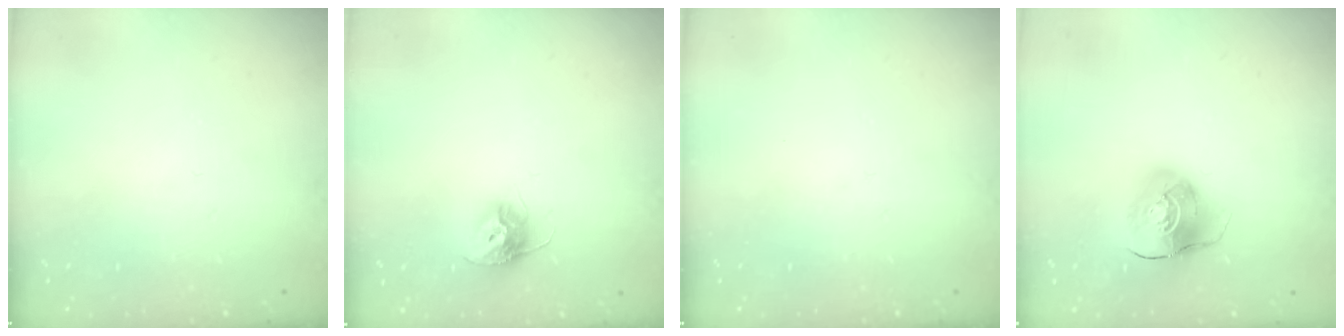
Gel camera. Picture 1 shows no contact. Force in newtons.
{"total": 9.8, "press": 9.8, "slide": 0.3}
{"total": 0.0}
{"total": 8.9, "press": 8.9, "slide": 1.2}